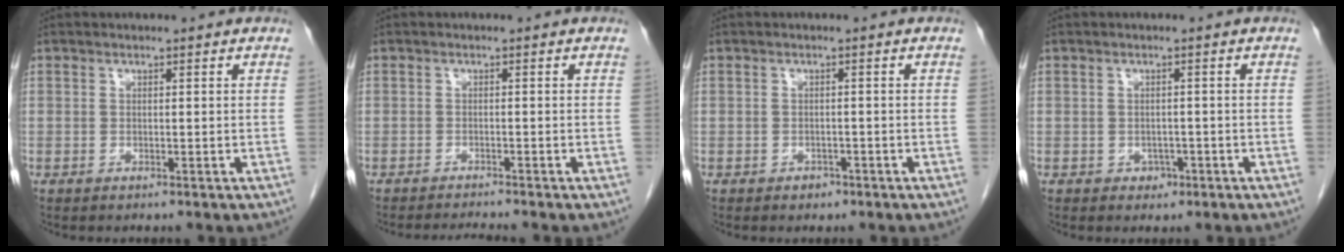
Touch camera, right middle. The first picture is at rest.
{"total": 2.2, "force": [-2.0, -0.9, 0.1], "torque": [-0.006, -0.013, -0.035]}
{"total": 1.3, "force": [-0.8, 0.9, 0.4], "torque": [-0.007, 0.002, -0.011]}
{"total": 1.6, "force": [-0.8, 1.3, 0.6], "torque": [-0.007, 0.005, -0.007]}